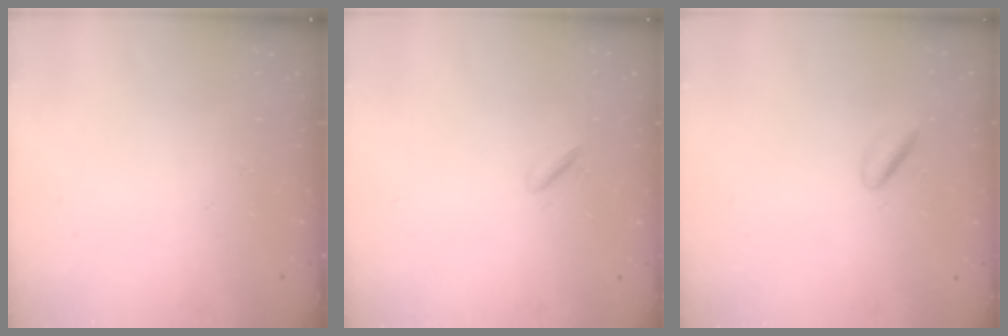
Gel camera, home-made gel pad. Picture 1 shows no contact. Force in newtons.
{"total": 2.1, "press": 2.0, "slide": 0.7}
{"total": 1.8, "press": 1.7, "slide": 0.5}